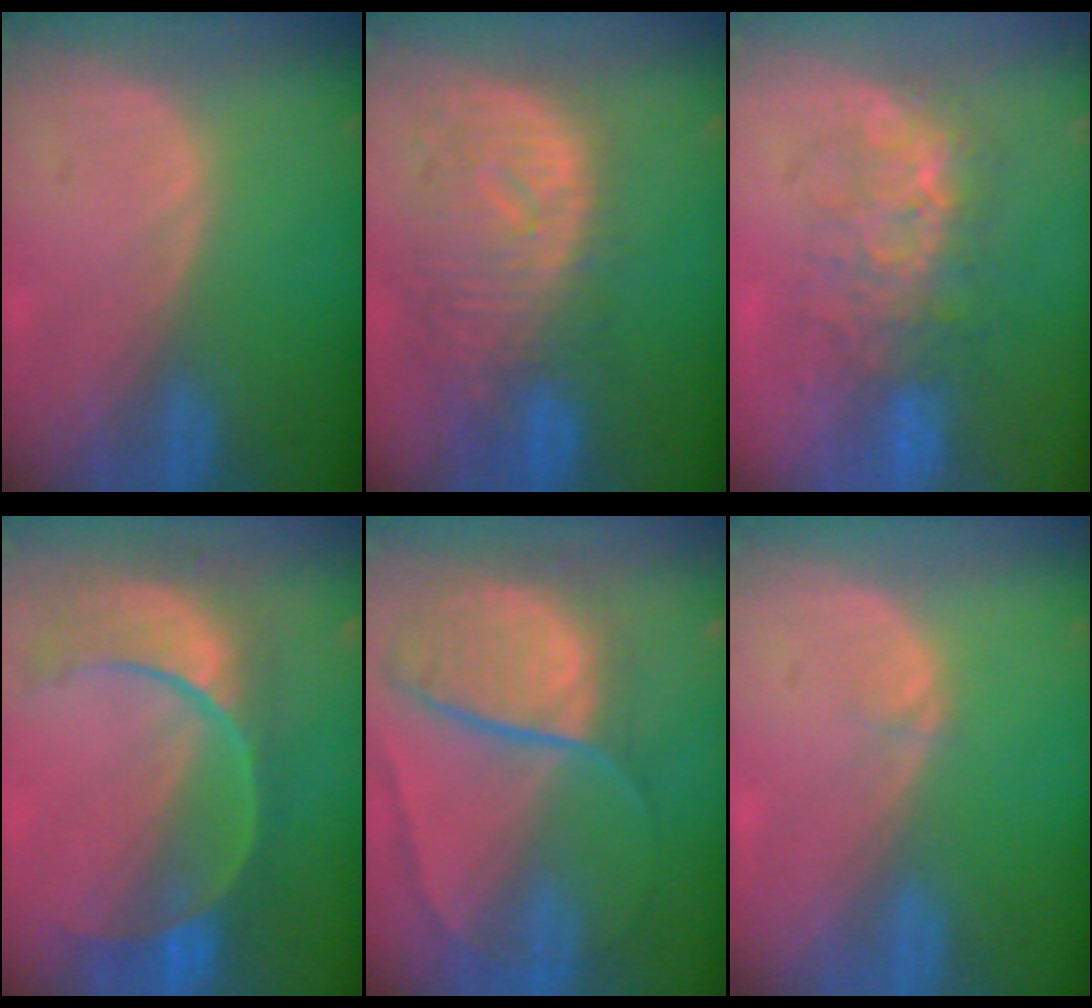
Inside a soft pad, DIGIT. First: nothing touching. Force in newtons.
{"total": 11.1, "press": 9.8, "slide": 5.2}
{"total": 8.0, "press": 7.8, "slide": 1.9}
{"total": 11.1, "press": 9.4, "slide": 6.0}
{"total": 10.6, "press": 8.8, "slide": 6.0}
{"total": 0.5, "press": 0.5, "slide": 0.1}